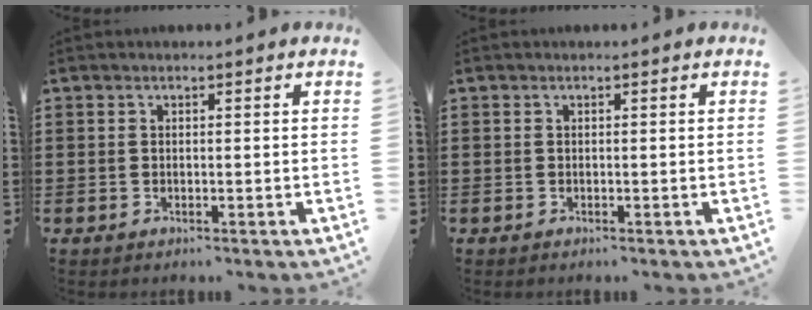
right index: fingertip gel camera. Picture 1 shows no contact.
{"total": 0.0}